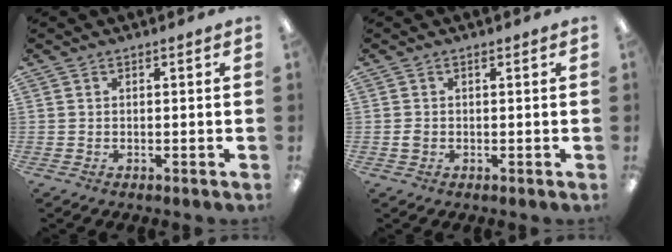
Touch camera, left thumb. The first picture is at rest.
{"total": 1.3, "force": [-0.1, 0.9, 0.9], "torque": [-0.018, 0.003, -0.002]}